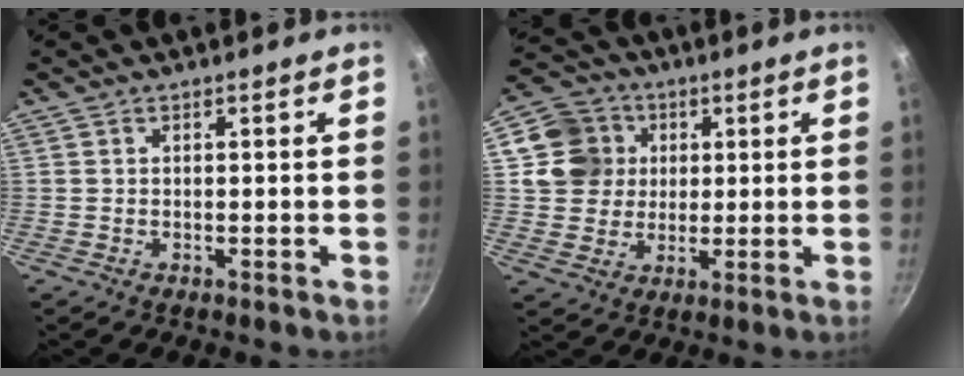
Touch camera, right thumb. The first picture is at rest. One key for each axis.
{"total": 10.0, "fx": 2.5, "fy": 9.1, "fz": 3.1, "tx": -0.021, "ty": 0.010, "tz": 0.039}